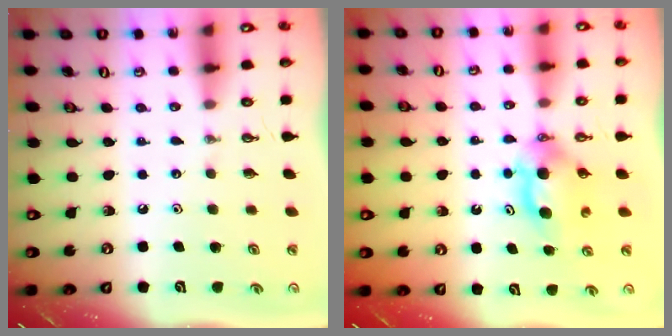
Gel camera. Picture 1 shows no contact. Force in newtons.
{"total": 5.9, "press": 5.6, "slide": 1.9}